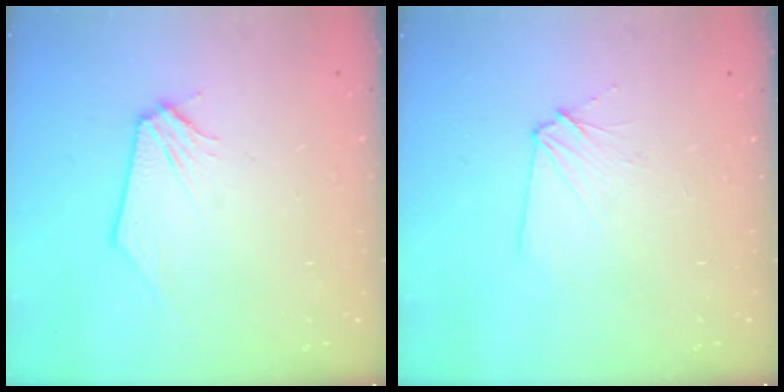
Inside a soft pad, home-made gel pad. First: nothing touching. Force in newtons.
{"total": 3.4, "press": 3.4, "slide": 0.5}